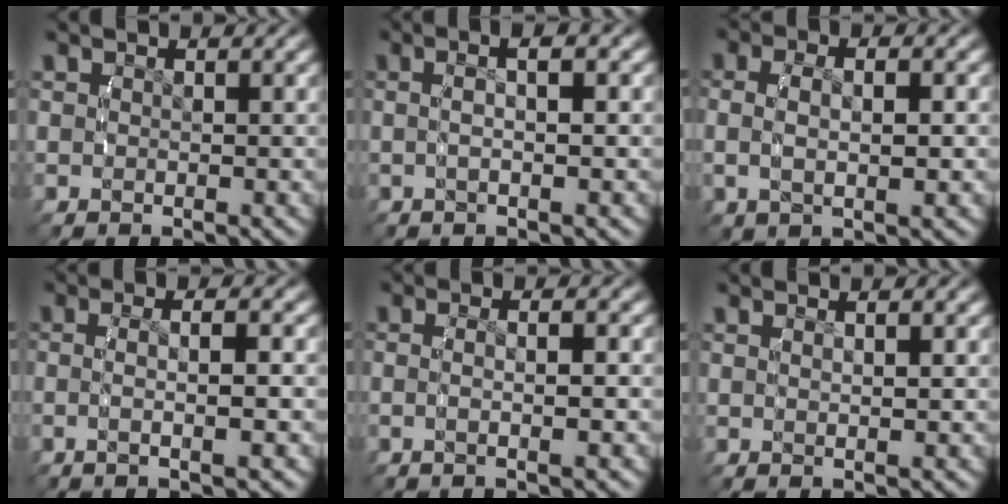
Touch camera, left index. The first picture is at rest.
{"total": 3.0, "force": [0.3, 0.0, 2.9], "torque": [-0.052, 0.014, 0.001]}
{"total": 3.9, "force": [0.4, 1.6, 3.5], "torque": [-0.067, 0.000, 0.010]}
{"total": 3.3, "force": [-0.6, 0.1, 3.3], "torque": [-0.065, 0.000, -0.009]}
{"total": 2.6, "force": [-0.6, -0.1, 2.6], "torque": [-0.051, -0.001, -0.009]}
{"total": 1.1, "force": [0.4, -0.6, 0.9], "torque": [-0.017, 0.000, 0.011]}